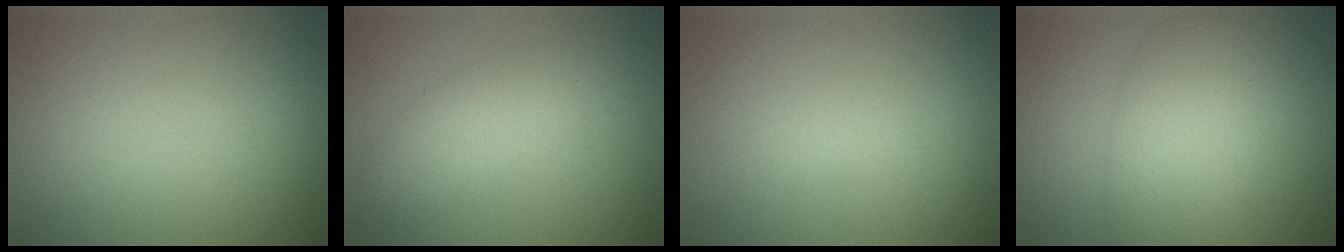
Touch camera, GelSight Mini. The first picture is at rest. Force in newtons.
{"total": 3.4, "press": 3.4, "slide": 0.1}
{"total": 0.6, "press": 0.6, "slide": 0.0}
{"total": 6.6, "press": 6.6, "slide": 0.3}